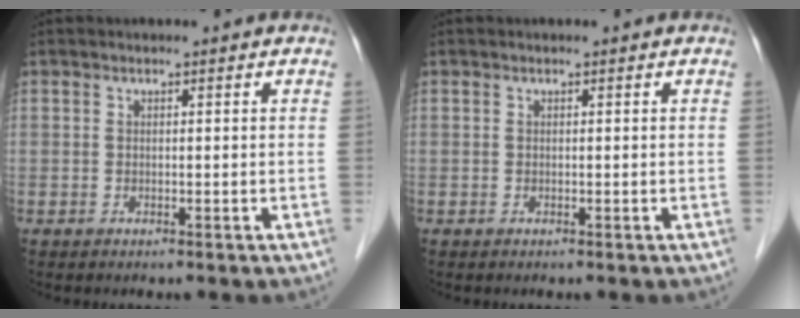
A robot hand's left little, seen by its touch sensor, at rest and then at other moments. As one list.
[{"total": 0.0}]